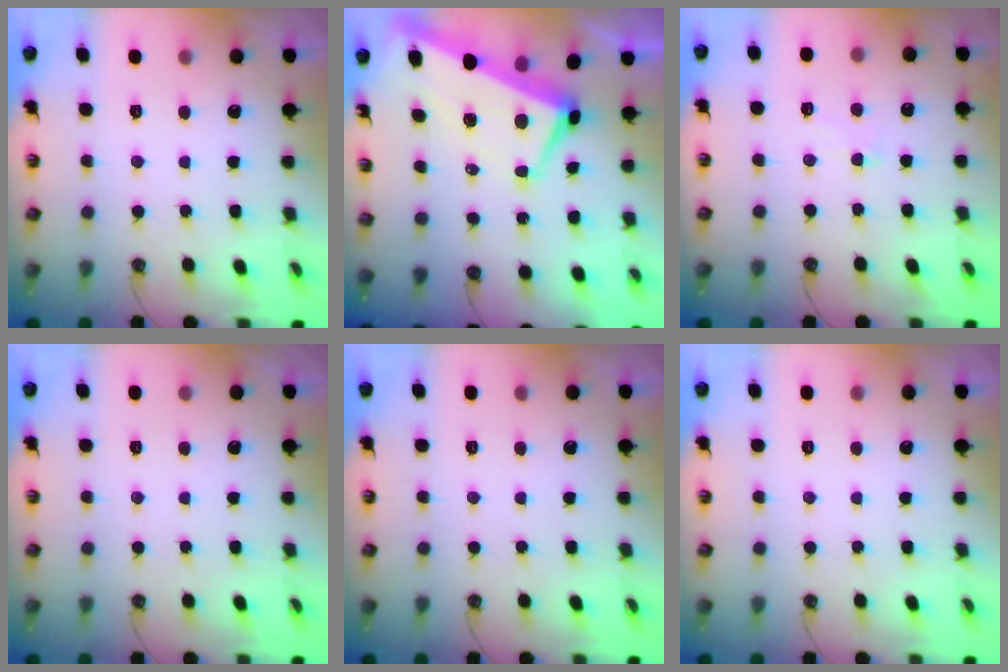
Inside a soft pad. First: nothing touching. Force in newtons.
{"total": 1.8, "press": 1.1, "slide": 1.3}
{"total": 1.5, "press": 1.4, "slide": 0.6}
{"total": 0.0}
{"total": 0.0}
{"total": 0.0}